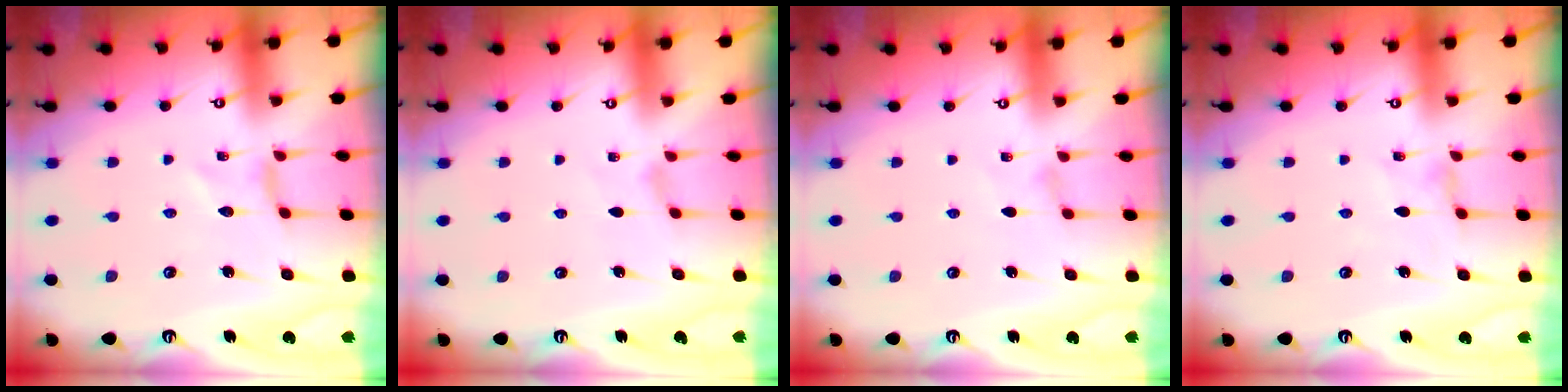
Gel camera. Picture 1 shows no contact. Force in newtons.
{"total": 0.0}
{"total": 0.0}
{"total": 0.0}